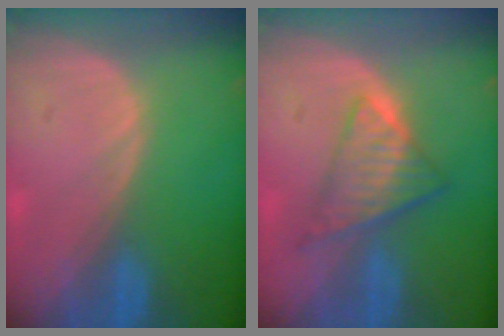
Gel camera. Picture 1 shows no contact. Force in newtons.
{"total": 7.2, "press": 6.3, "slide": 3.6}